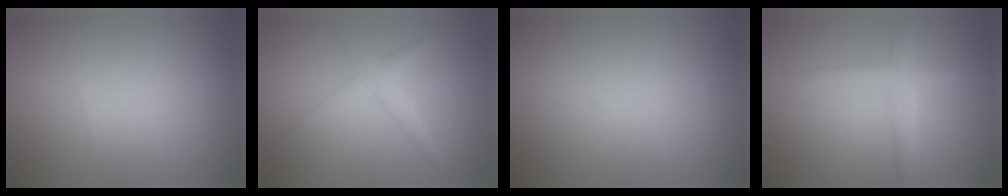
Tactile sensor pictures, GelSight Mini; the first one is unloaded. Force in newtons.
{"total": 2.1, "press": 2.1, "slide": 0.0}
{"total": 0.0}
{"total": 2.2, "press": 2.2, "slide": 0.0}